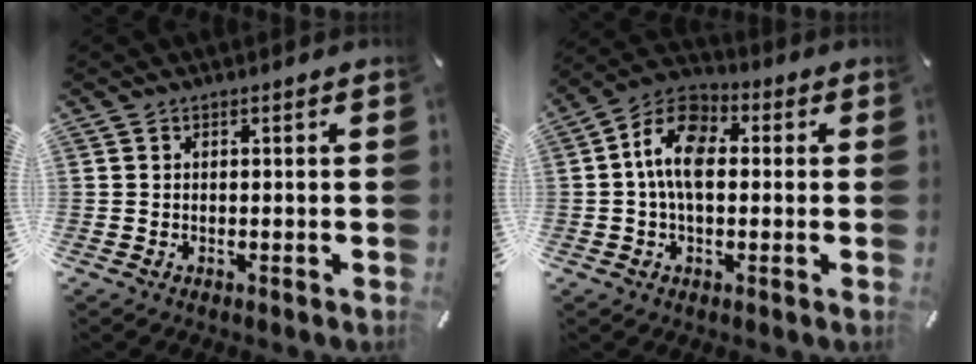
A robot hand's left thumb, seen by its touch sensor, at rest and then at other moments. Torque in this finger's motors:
{"motor_torque": [0.07, 0.72, 0.74, 0.41, 0.15]}